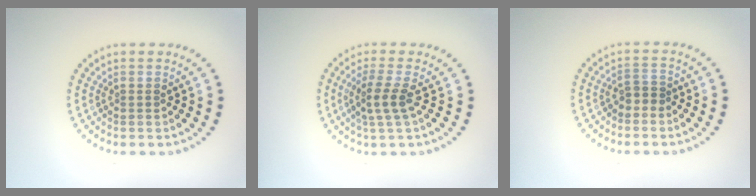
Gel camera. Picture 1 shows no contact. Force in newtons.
{"total": 2.4, "press": 2.1, "slide": 1.2}
{"total": 1.1, "press": 0.9, "slide": 0.6}